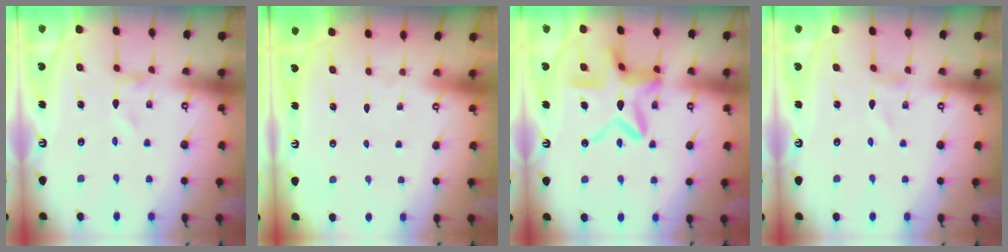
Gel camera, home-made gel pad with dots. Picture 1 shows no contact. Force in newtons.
{"total": 1.8, "press": 1.7, "slide": 0.1}
{"total": 17.0, "press": 17.0, "slide": 1.6}
{"total": 0.8, "press": 0.8, "slide": 0.1}